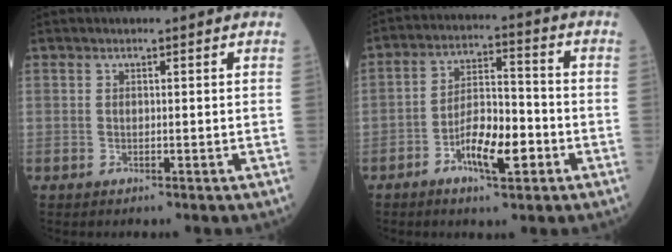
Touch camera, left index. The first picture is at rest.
{"total": 8.9, "force": [-3.9, 2.9, 7.4], "torque": [-0.139, 0.009, -0.068]}